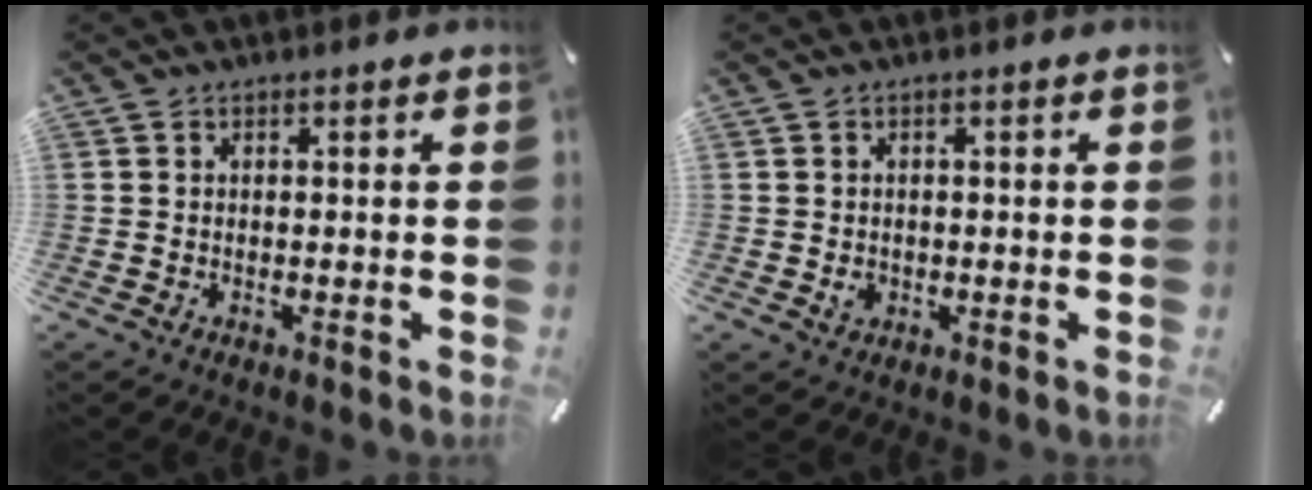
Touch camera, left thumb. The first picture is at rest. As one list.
[{"total": 2.1, "force": [-0.3, 1.8, 0.9], "torque": [-0.009, 0.001, -0.007]}]